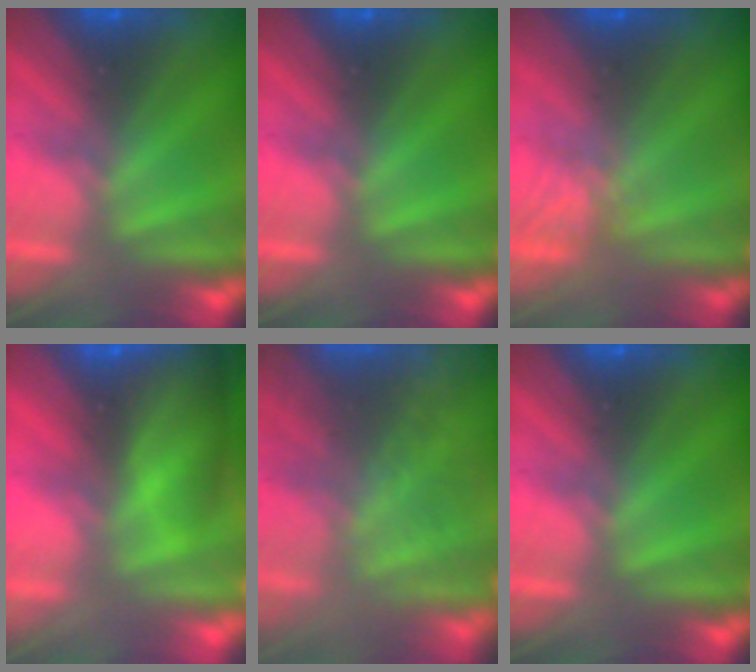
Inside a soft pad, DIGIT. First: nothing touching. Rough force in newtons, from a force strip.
{"total": 0.0}
{"total": 1.7}
{"total": 9.0}
{"total": 7.6}
{"total": 0.0}